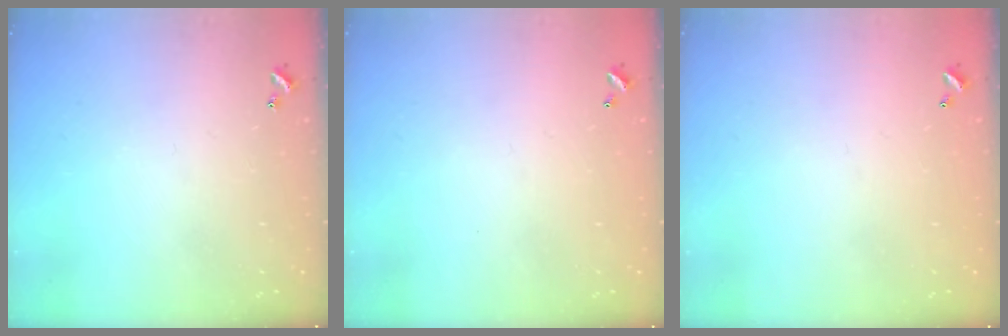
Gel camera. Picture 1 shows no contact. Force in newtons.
{"total": 2.9, "press": 2.9, "slide": 0.1}
{"total": 2.9, "press": 2.9, "slide": 0.1}